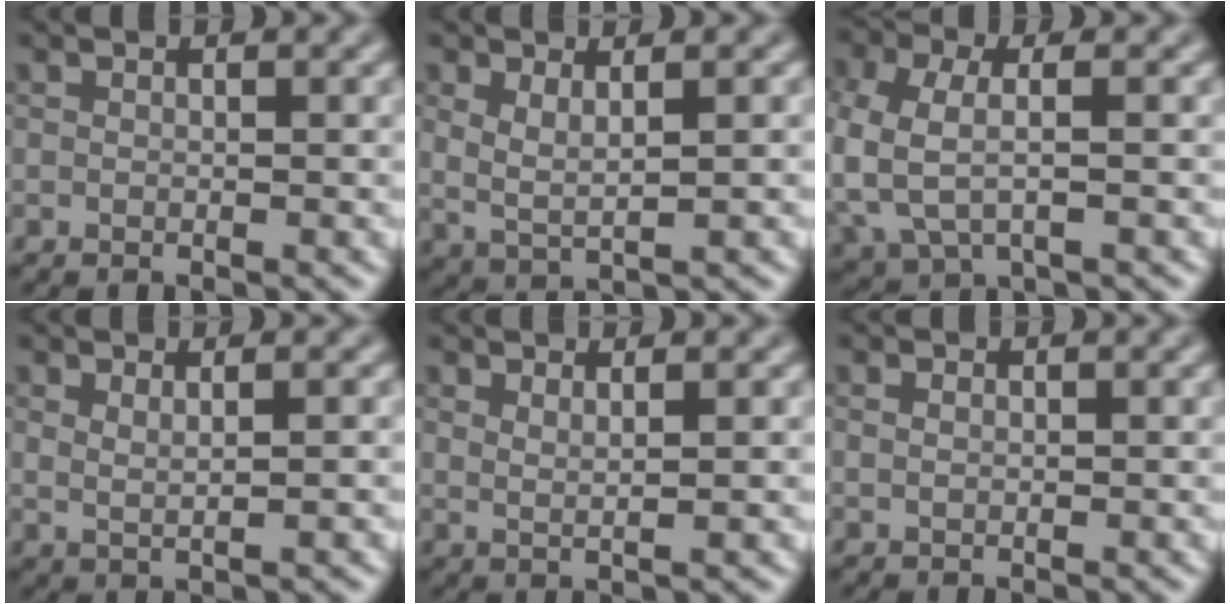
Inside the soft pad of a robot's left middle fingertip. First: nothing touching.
{"total": 2.3, "force": [0.9, 0.8, 2.0], "torque": [-0.038, -0.008, 0.021]}
{"total": 4.7, "force": [-0.8, 2.8, 3.7], "torque": [-0.101, -0.005, -0.015]}
{"total": 1.8, "force": [0.6, 0.7, 1.6], "torque": [-0.021, -0.002, 0.008]}
{"total": 1.7, "force": [0.9, 0.6, 1.3], "torque": [-0.015, -0.003, 0.011]}
{"total": 0.7, "force": [0.1, 0.6, 0.5], "torque": [-0.010, 0.001, 0.003]}